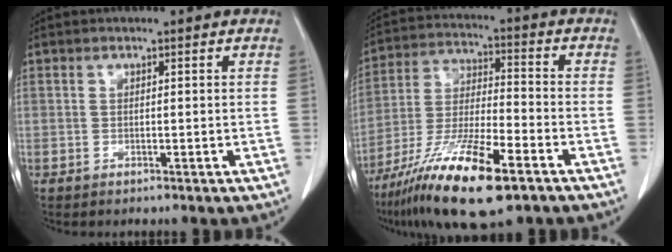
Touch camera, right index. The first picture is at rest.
{"total": 17.1, "force": [-10.2, 2.9, 13.5], "torque": [-0.261, -0.035, -0.184]}